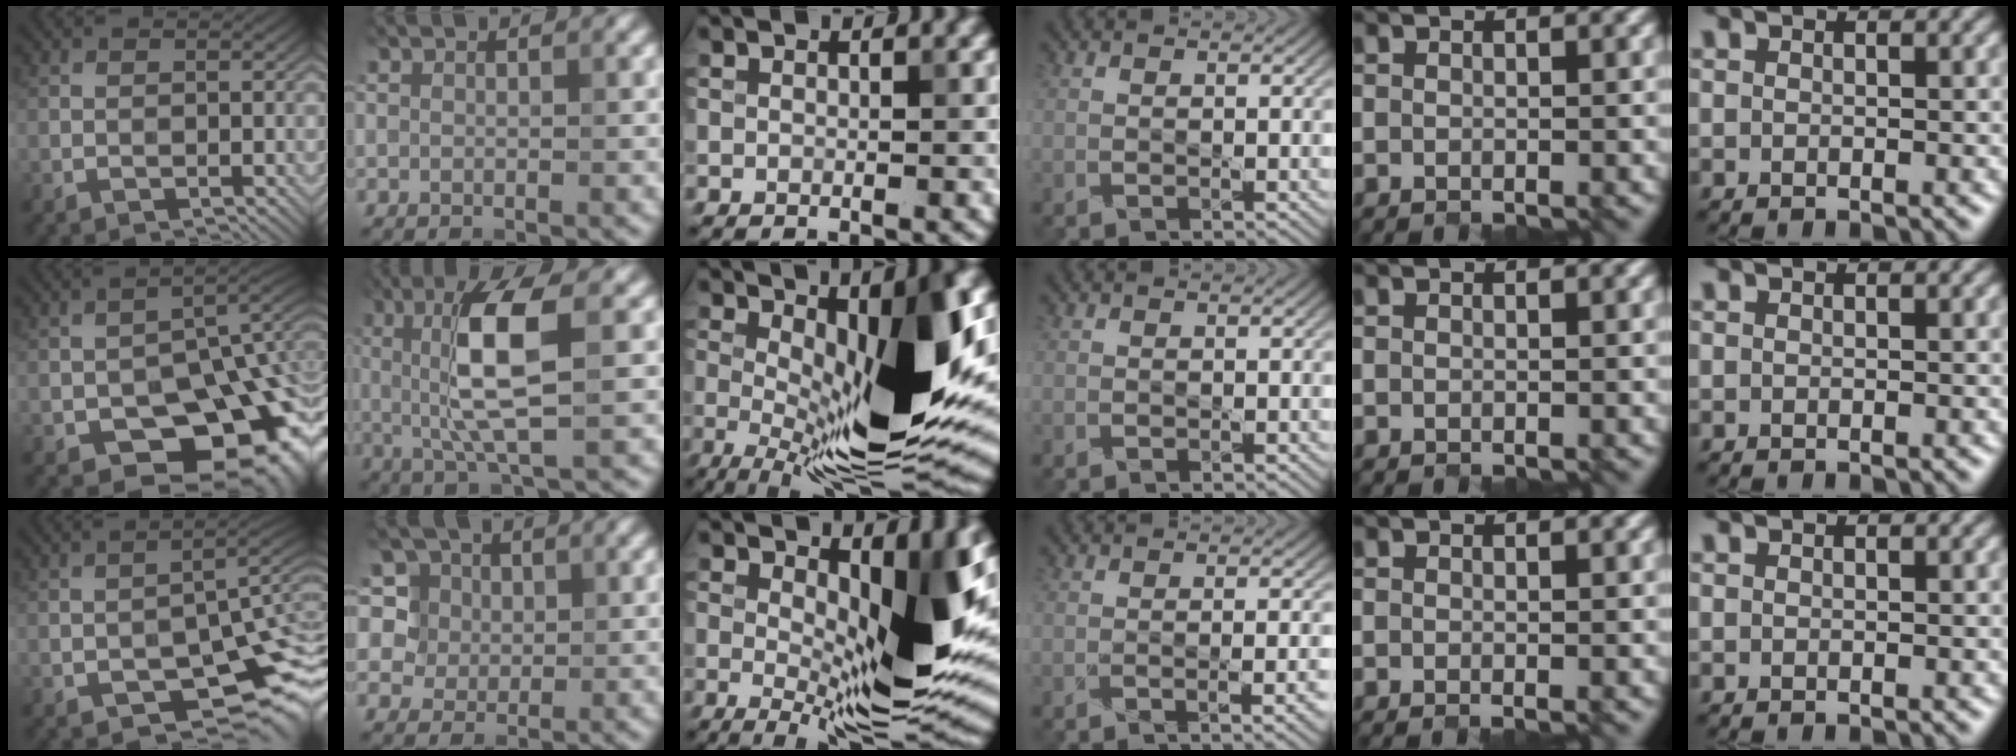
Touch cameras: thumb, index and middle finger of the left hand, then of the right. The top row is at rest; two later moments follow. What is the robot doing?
{"motion": "open", "object": "stapler"}